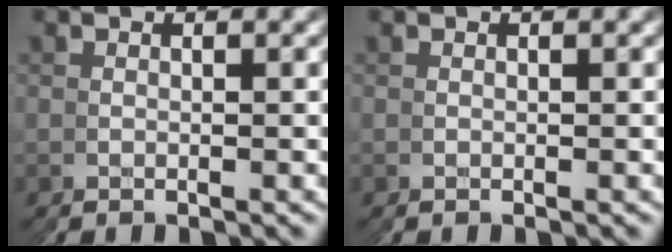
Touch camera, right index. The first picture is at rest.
{"total": 0.0}